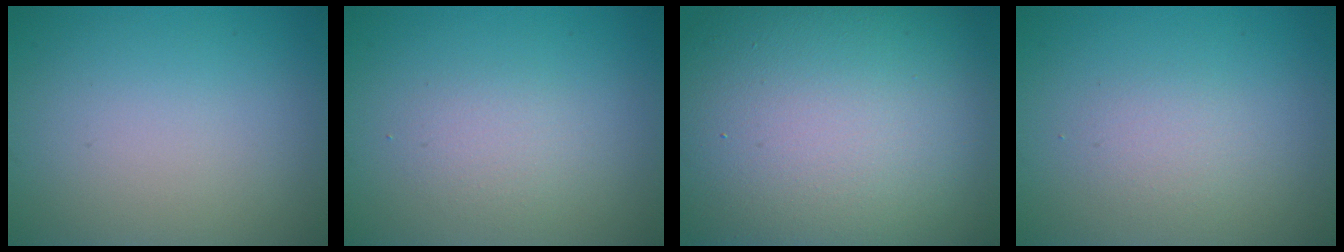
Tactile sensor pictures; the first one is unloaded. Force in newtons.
{"total": 1.6, "press": 1.6, "slide": 0.0}
{"total": 20.4, "press": 20.4, "slide": 1.1}
{"total": 1.4, "press": 1.4, "slide": 0.1}